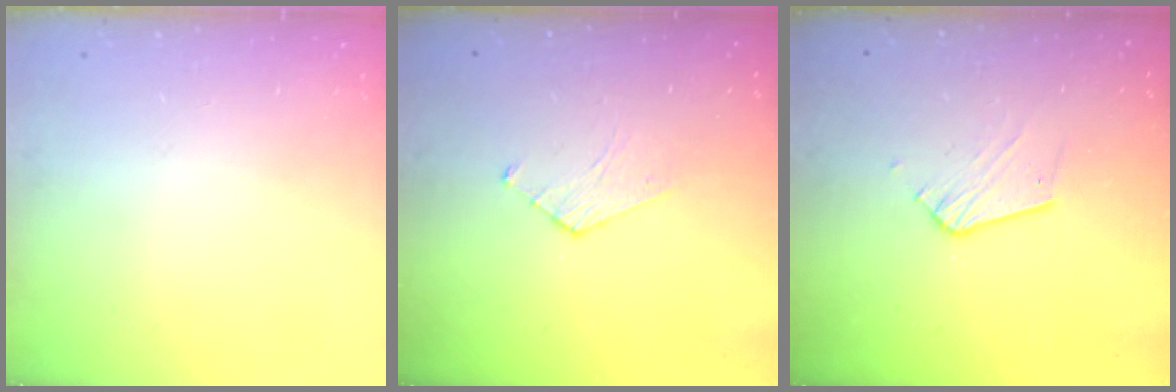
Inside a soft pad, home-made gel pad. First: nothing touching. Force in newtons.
{"total": 3.3, "press": 3.2, "slide": 0.3}
{"total": 7.6, "press": 7.6, "slide": 0.7}